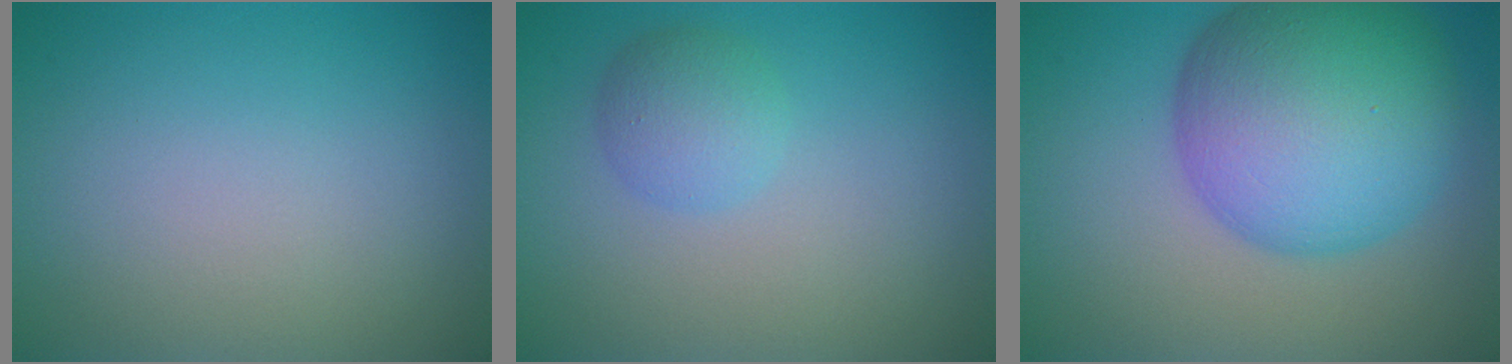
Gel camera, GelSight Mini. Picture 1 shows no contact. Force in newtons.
{"total": 2.5, "press": 2.5, "slide": 0.2}
{"total": 12.5, "press": 12.5, "slide": 0.2}